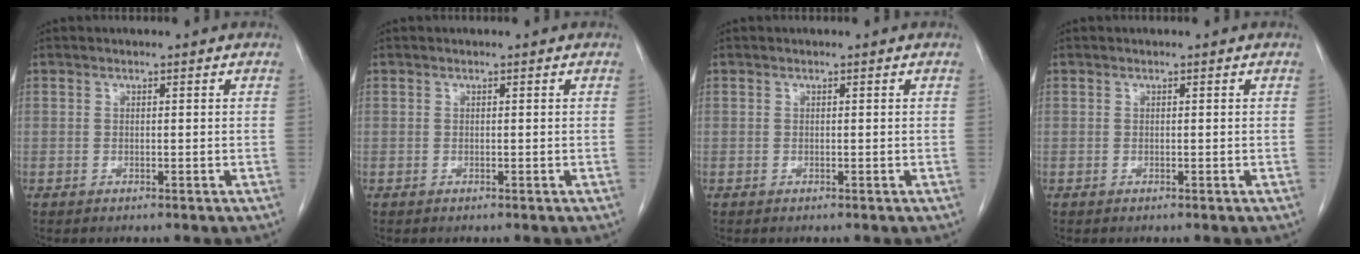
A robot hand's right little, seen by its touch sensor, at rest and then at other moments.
{"total": 0.0}
{"total": 0.0}
{"total": 0.0}